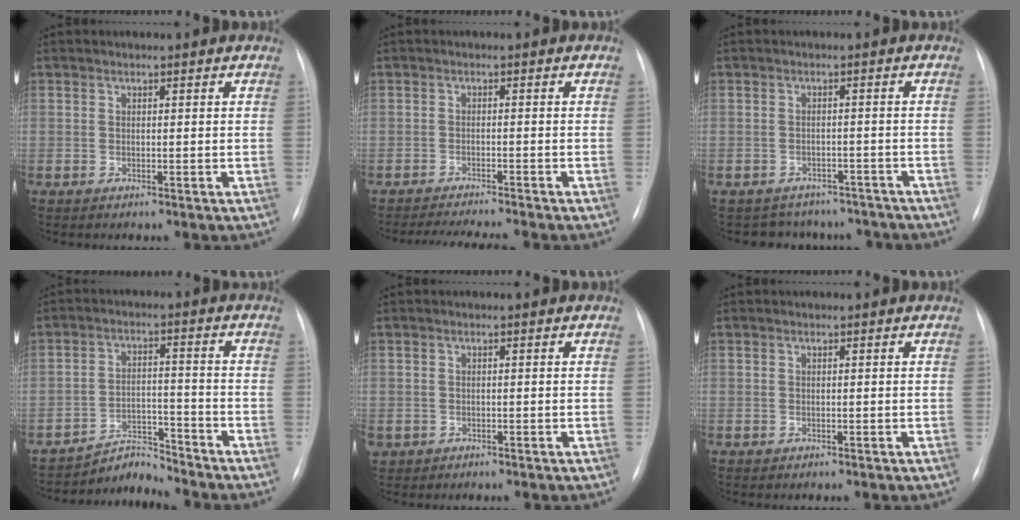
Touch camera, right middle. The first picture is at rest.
{"total": 6.6, "force": [-6.0, -0.7, 2.6], "torque": [-0.036, -0.012, -0.095]}
{"total": 8.2, "force": [-7.2, 3.8, 0.3], "torque": [0.001, 0.021, -0.080]}
{"total": 5.1, "force": [-5.0, 0.1, -1.2], "torque": [0.019, 0.014, -0.079]}
{"total": 1.4, "force": [-0.4, 1.3, 0.4], "torque": [-0.005, 0.004, 0.003]}
{"total": 0.0}